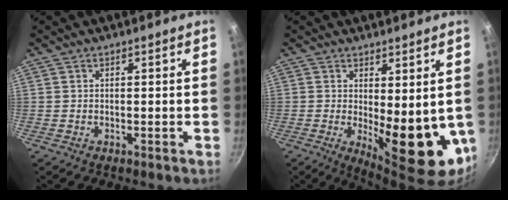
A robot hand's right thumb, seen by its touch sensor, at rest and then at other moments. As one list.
[{"total": 12.7, "force": [0.2, 5.2, 11.6], "torque": [-0.135, -0.021, 0.018]}]